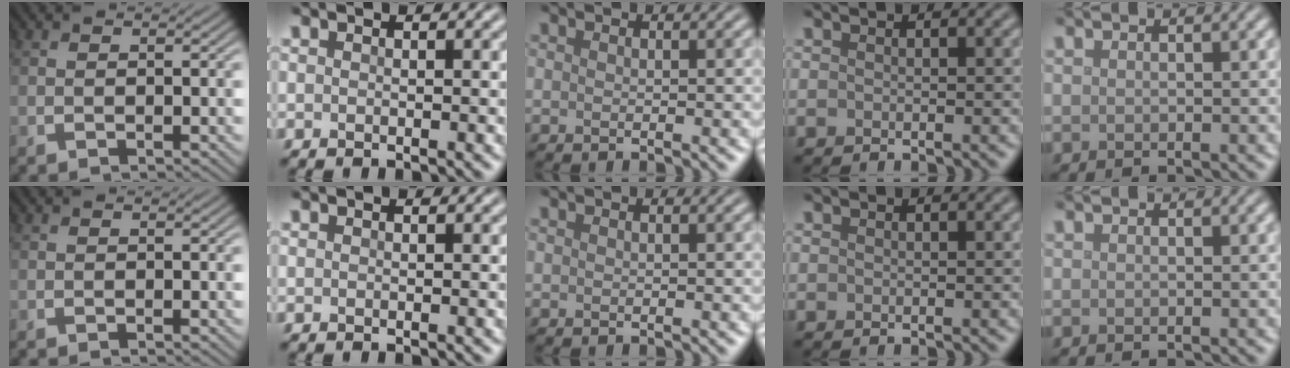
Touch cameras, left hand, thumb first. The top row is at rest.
{}